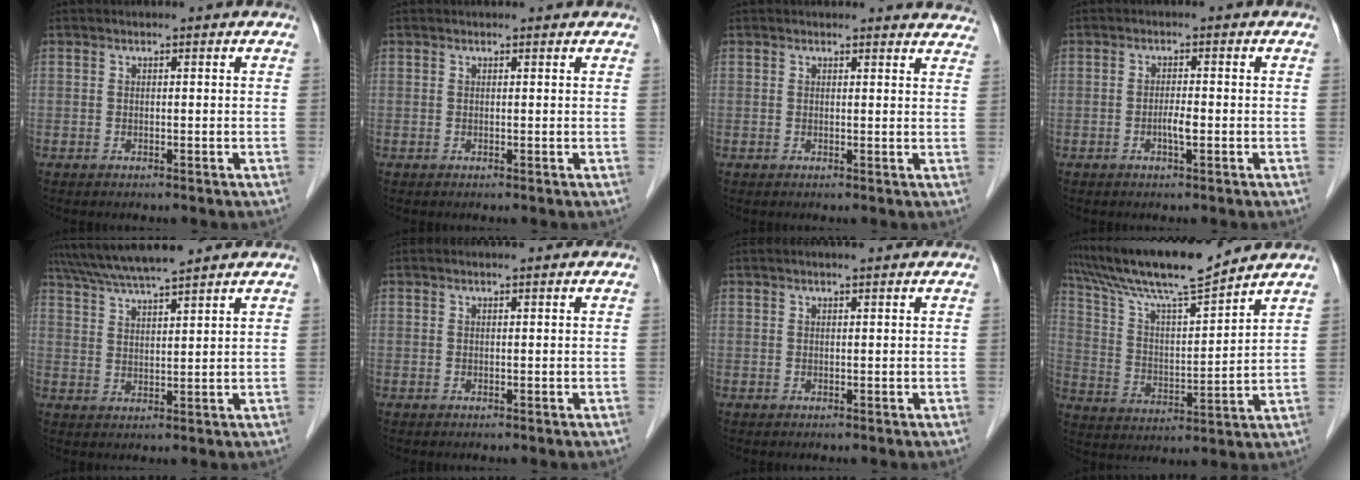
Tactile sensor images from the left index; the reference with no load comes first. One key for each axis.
{"total": 1.7, "fx": 1.5, "fy": 0.4, "fz": 0.5, "tx": -0.012, "ty": 0.017, "tz": 0.017}
{"total": 9.3, "fx": 9.0, "fy": 1.9, "fz": 1.3, "tx": 0.019, "ty": -0.004, "tz": 0.068}
{"total": 1.9, "fx": -0.7, "fy": 0.2, "fz": 1.8, "tx": -0.035, "ty": 0.000, "tz": -0.013}
{"total": 9.3, "fx": 8.3, "fy": -0.6, "fz": 4.2, "tx": -0.077, "ty": 0.027, "tz": 0.141}
{"total": 0.9, "fx": 0.7, "fy": 0.0, "fz": 0.5, "tx": -0.010, "ty": 0.007, "tz": 0.014}
{"total": 2.9, "fx": 2.4, "fy": 0.0, "fz": 1.7, "tx": -0.019, "ty": 0.021, "tz": 0.035}
{"total": 14.4, "fx": 12.9, "fy": -0.3, "fz": 6.5, "tx": -0.130, "ty": 0.008, "tz": 0.232}